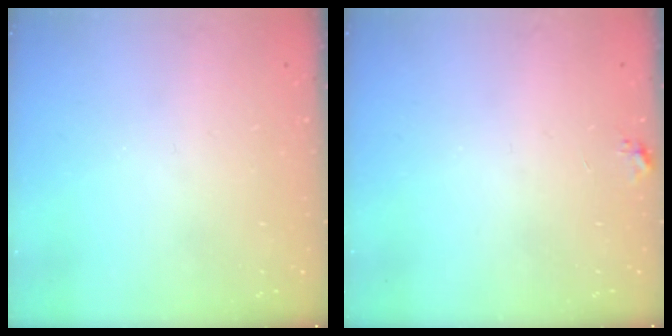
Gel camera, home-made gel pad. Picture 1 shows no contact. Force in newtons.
{"total": 5.1, "press": 5.0, "slide": 0.6}